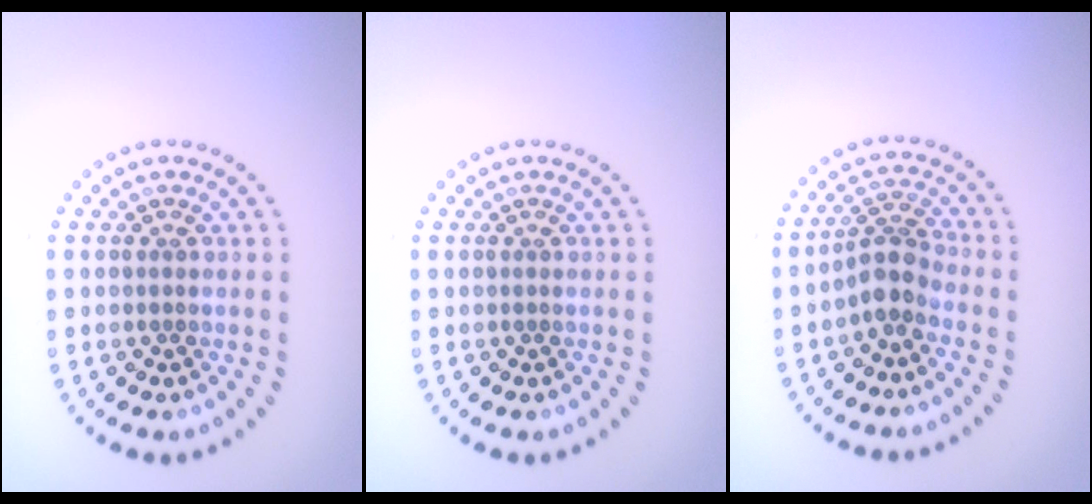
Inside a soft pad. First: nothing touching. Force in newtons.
{"total": 0.0}
{"total": 2.9, "press": 2.3, "slide": 1.8}